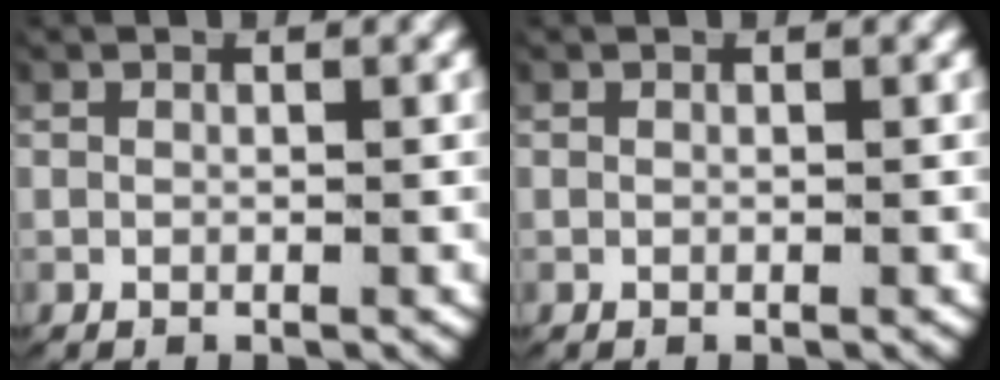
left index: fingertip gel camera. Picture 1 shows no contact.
{"total": 0.0}